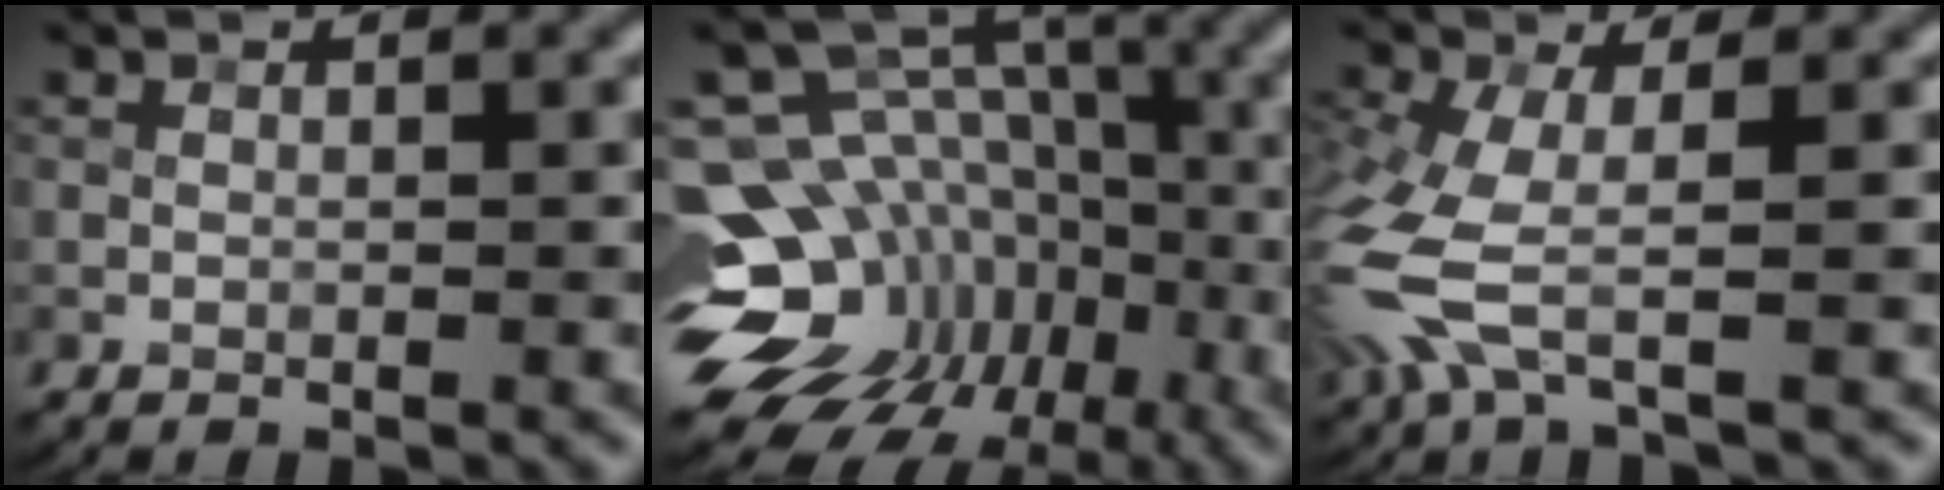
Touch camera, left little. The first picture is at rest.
{"total": 15.2, "force": [-5.0, 11.7, 8.3], "torque": [-0.149, 0.020, -0.053]}
{"total": 6.6, "force": [-2.0, 3.0, 5.5], "torque": [-0.167, -0.012, -0.047]}